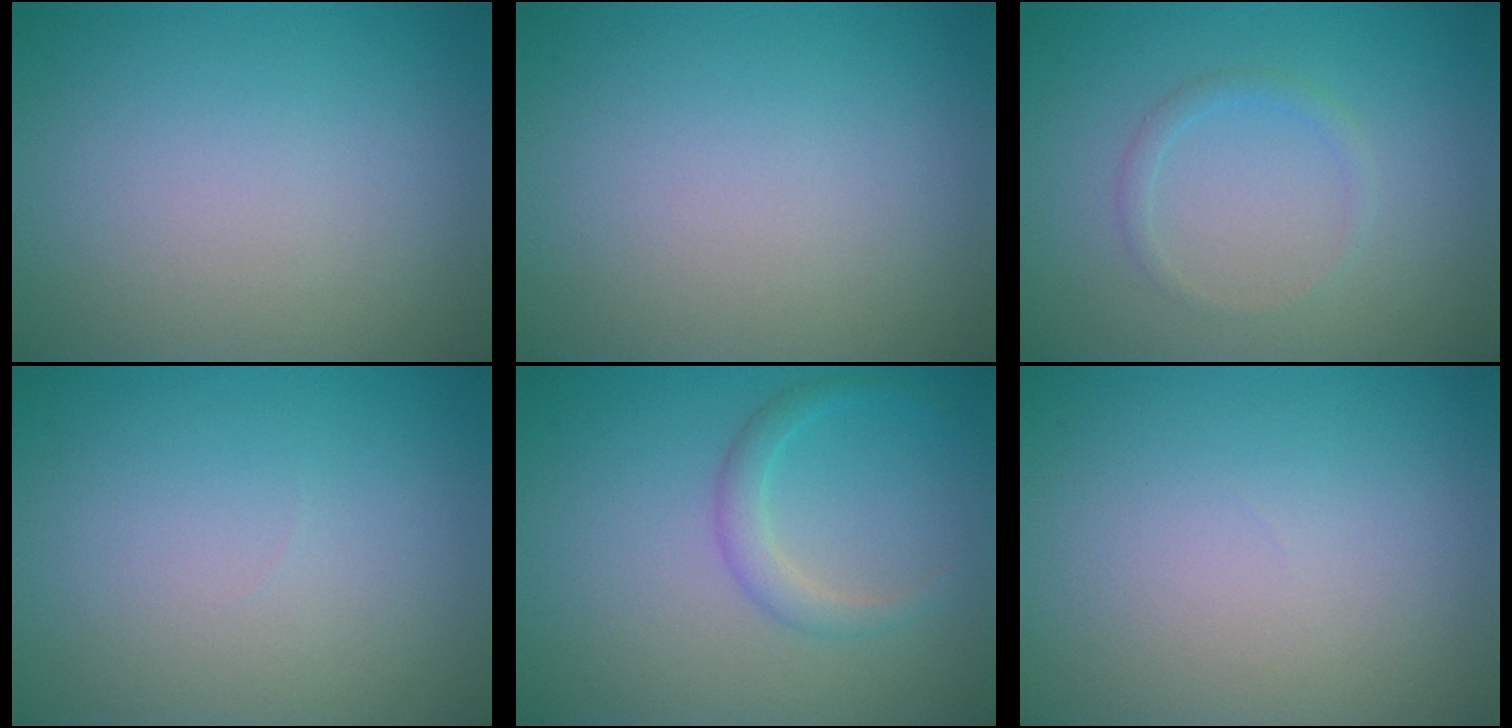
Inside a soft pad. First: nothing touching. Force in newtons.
{"total": 0.0}
{"total": 1.1, "press": 1.1, "slide": 0.1}
{"total": 0.0}
{"total": 1.8, "press": 1.8, "slide": 0.1}
{"total": 0.0}